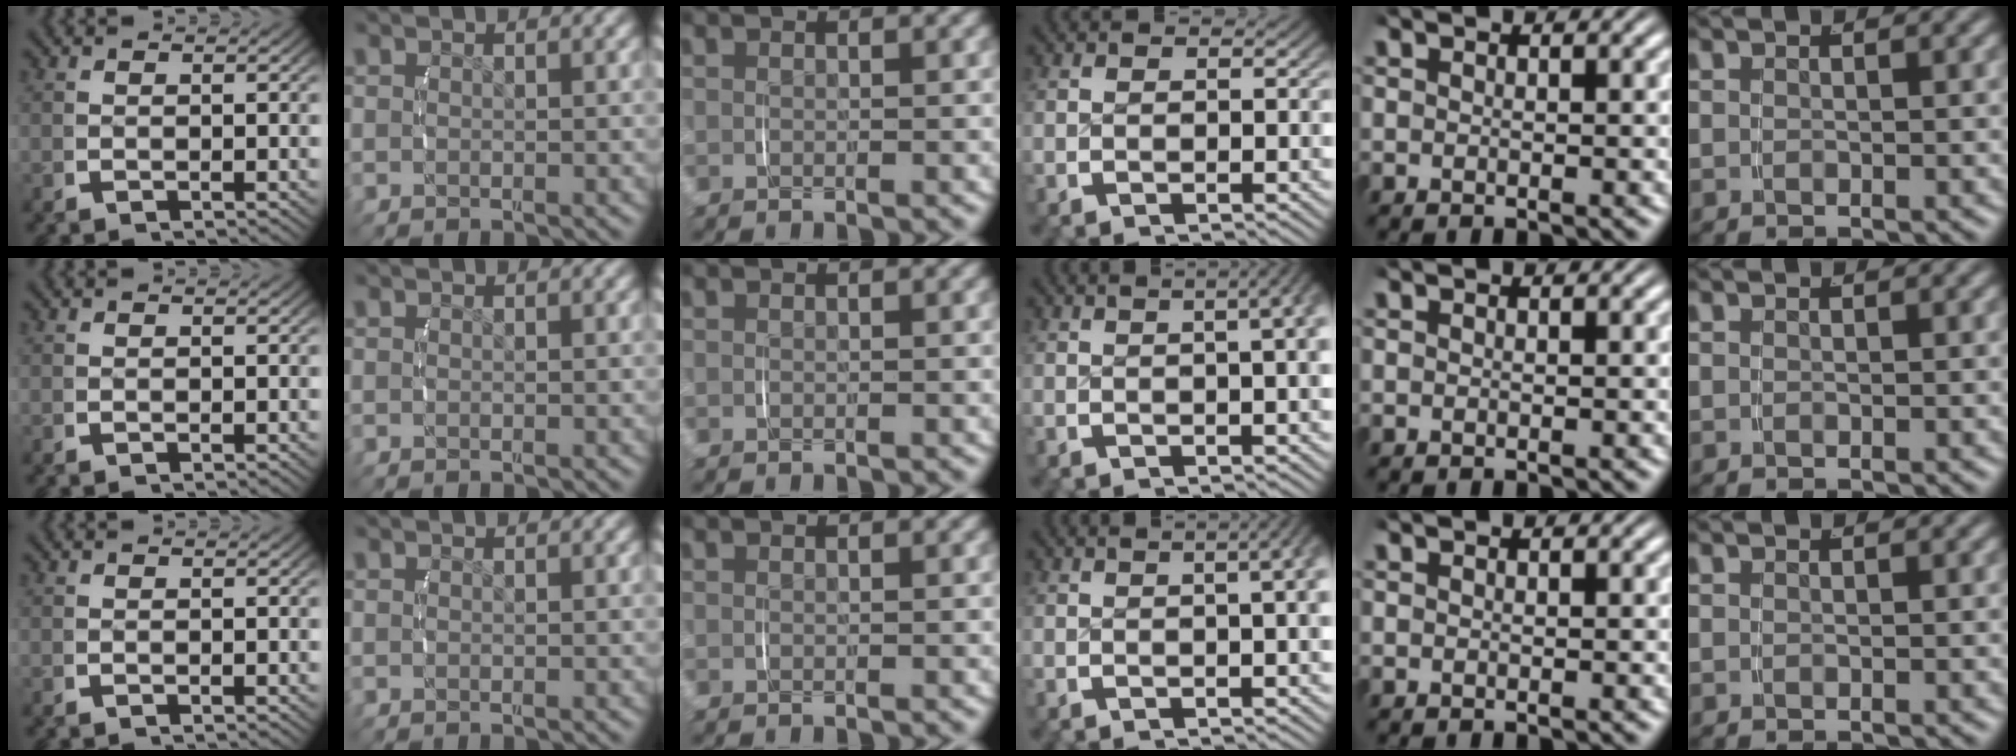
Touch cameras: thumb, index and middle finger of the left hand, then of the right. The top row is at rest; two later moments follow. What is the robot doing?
{"motion": "lift_and_place", "object": "measuring cup"}